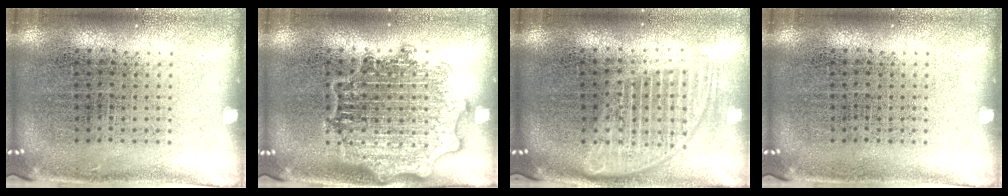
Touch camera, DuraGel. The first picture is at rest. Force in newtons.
{"total": 2.7, "press": 2.7, "slide": 0.4}
{"total": 1.8, "press": 1.5, "slide": 0.9}
{"total": 0.0}